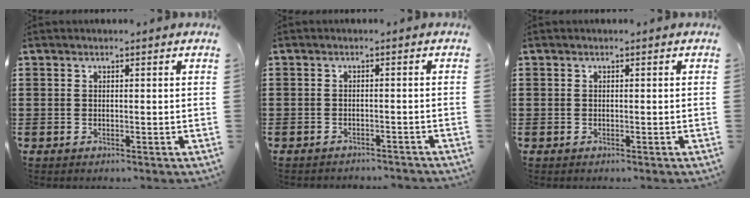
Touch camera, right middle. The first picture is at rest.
{"total": 1.6, "force": [-1.6, 0.2, -0.2], "torque": [-0.002, 0.002, -0.035]}
{"total": 0.0}